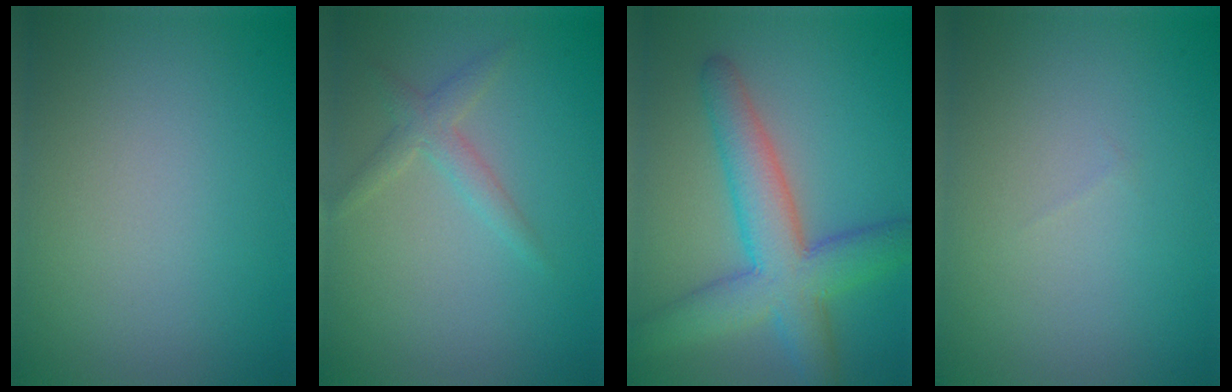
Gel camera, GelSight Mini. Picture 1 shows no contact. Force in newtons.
{"total": 1.9, "press": 1.9, "slide": 0.1}
{"total": 7.3, "press": 7.3, "slide": 0.3}
{"total": 0.0}